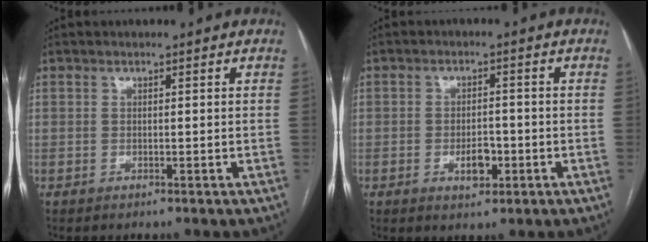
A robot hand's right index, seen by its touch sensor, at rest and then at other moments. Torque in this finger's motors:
{"motor_torque": [0.45, -0.11, 0.33, 0.04]}